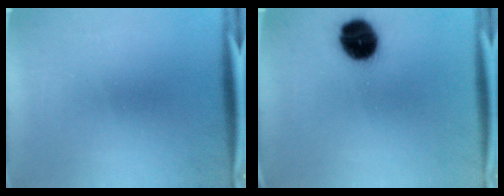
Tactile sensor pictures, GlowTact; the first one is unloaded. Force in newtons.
{"total": 12.4}